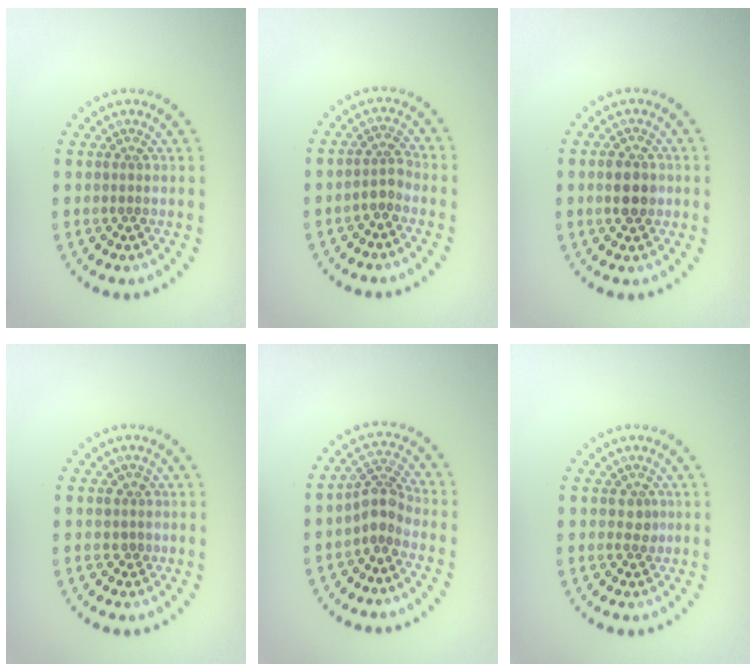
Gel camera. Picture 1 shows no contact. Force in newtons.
{"total": 1.6, "press": 1.4, "slide": 0.8}
{"total": 2.9, "press": 2.9, "slide": 0.2}
{"total": 1.3, "press": 1.1, "slide": 0.8}
{"total": 2.6, "press": 2.0, "slide": 1.7}
{"total": 1.0, "press": 0.9, "slide": 0.6}